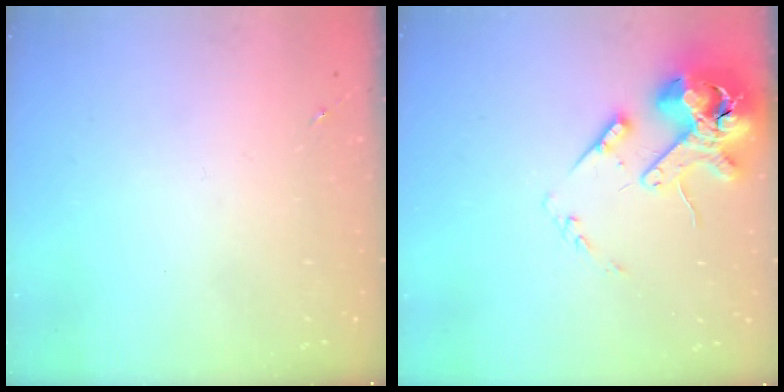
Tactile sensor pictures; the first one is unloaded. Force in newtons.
{"total": 15.9, "press": 15.7, "slide": 2.5}